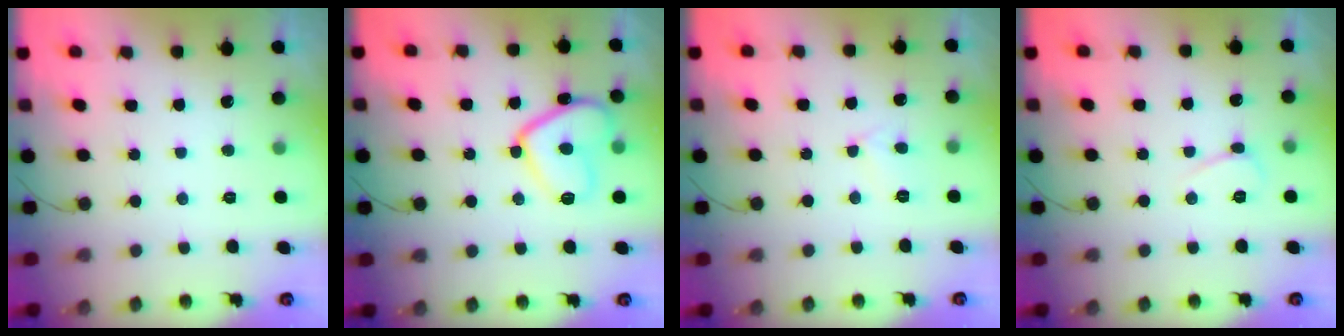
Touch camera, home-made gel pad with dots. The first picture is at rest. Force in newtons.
{"total": 13.5, "press": 13.5, "slide": 1.0}
{"total": 4.2, "press": 4.2, "slide": 0.4}
{"total": 4.0, "press": 3.9, "slide": 0.5}